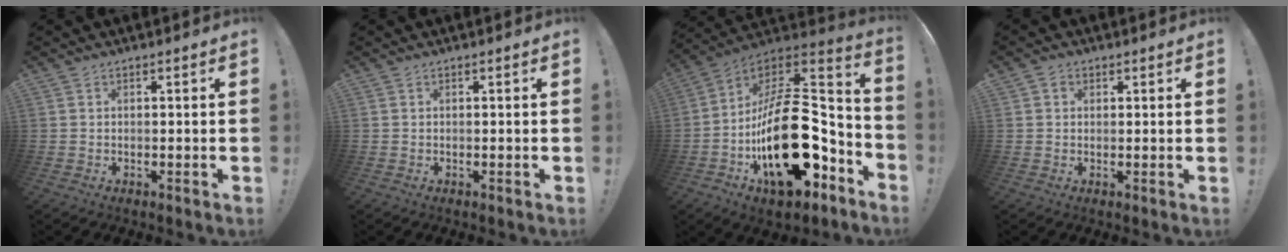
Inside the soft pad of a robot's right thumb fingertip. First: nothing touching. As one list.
[{"total": 0.0}, {"total": 33.3, "force": [-7.5, 18.0, 27.0], "torque": [-0.444, 0.035, -0.103]}, {"total": 1.4, "force": [0.5, 1.2, 0.5], "torque": [-0.002, 0.000, 0.008]}]